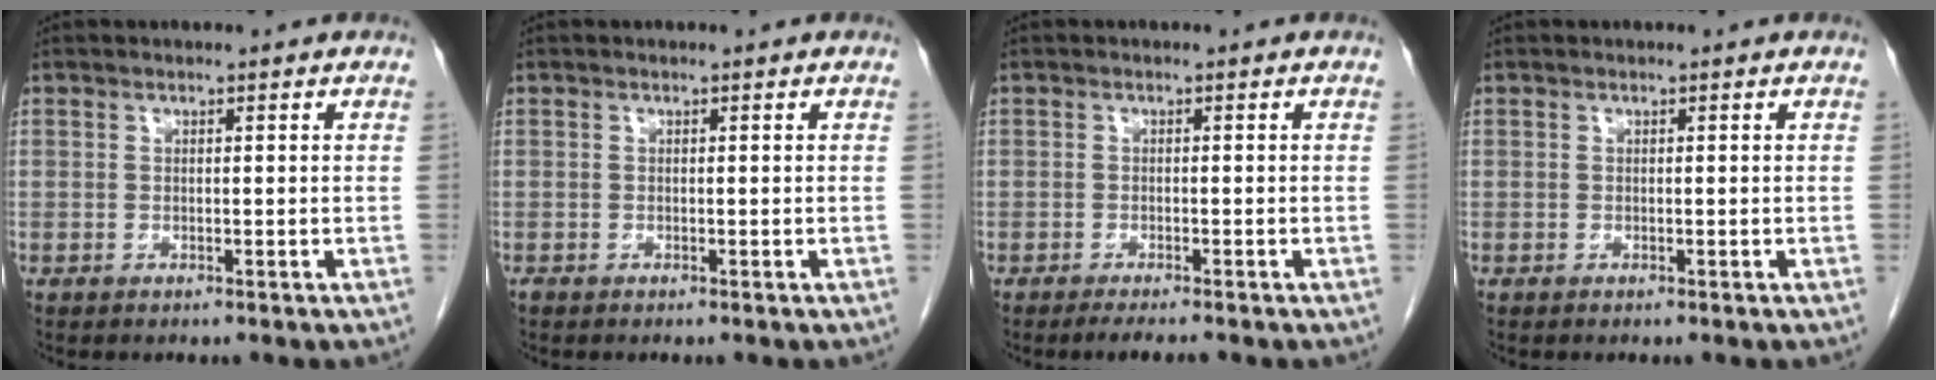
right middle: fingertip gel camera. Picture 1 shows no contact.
{"total": 0.0}
{"total": 2.6, "force": [-2.2, 0.1, 1.5], "torque": [-0.023, -0.005, -0.033]}
{"total": 0.0}